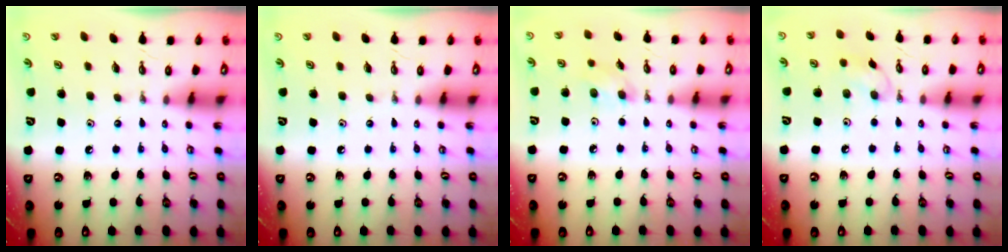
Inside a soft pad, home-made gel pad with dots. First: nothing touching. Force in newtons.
{"total": 0.0}
{"total": 6.4, "press": 5.7, "slide": 2.9}
{"total": 6.8, "press": 6.6, "slide": 1.9}